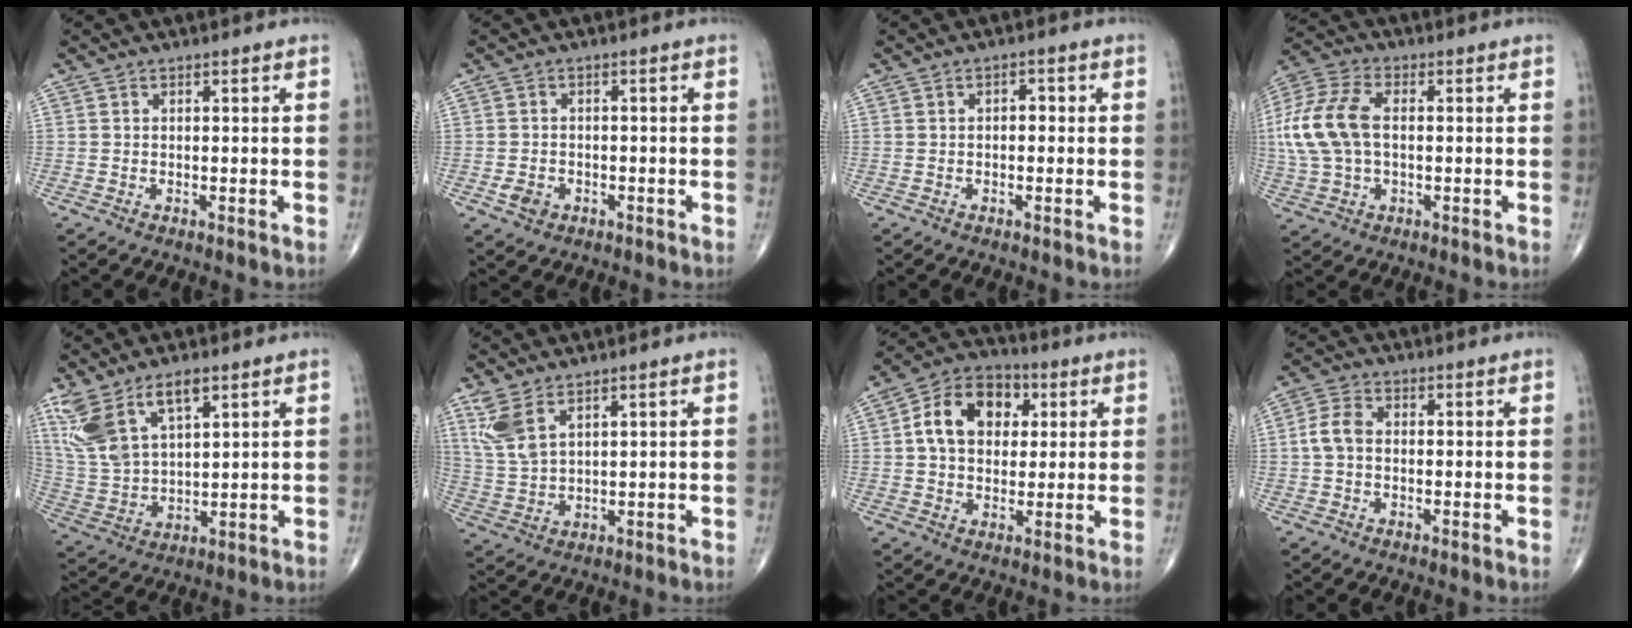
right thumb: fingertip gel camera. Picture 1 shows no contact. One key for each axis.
{"total": 2.8, "fx": -1.2, "fy": 2.2, "fz": 1.3, "tx": -0.022, "ty": 0.004, "tz": -0.016}
{"total": 1.7, "fx": 0.0, "fy": 1.0, "fz": 1.4, "tx": -0.012, "ty": 0.006, "tz": -0.005}
{"total": 13.7, "fx": 0.7, "fy": 8.1, "fz": 11.0, "tx": -0.250, "ty": 0.021, "tz": 0.010}
{"total": 12.8, "fx": 7.4, "fy": 5.9, "fz": 8.7, "tx": -0.176, "ty": -0.020, "tz": 0.159}
{"total": 6.7, "fx": 4.0, "fy": 2.7, "fz": 4.6, "tx": -0.103, "ty": -0.012, "tz": 0.094}
{"total": 12.9, "fx": 2.7, "fy": 9.3, "fz": 8.5, "tx": -0.116, "ty": 0.013, "tz": 0.035}
{"total": 4.5, "fx": -0.2, "fy": 3.2, "fz": 3.1, "tx": -0.065, "ty": 0.015, "tz": -0.011}